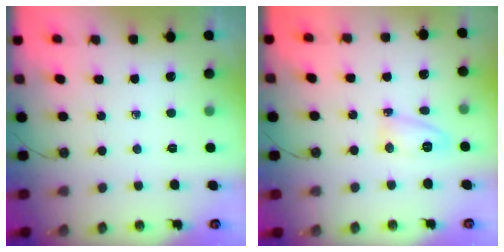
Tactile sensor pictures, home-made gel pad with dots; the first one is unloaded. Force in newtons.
{"total": 5.7, "press": 5.7, "slide": 0.6}